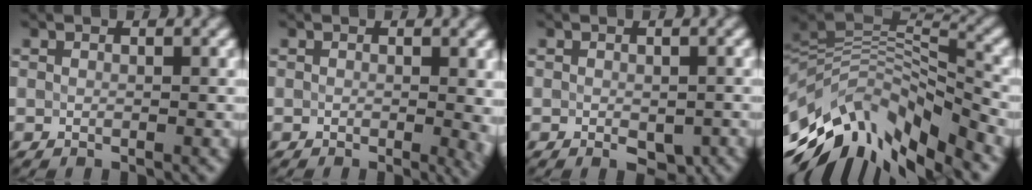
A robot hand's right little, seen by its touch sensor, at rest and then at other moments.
{"total": 1.8, "force": [-0.2, 0.0, 1.8], "torque": [-0.016, 0.003, 0.005]}
{"total": 1.7, "force": [-1.1, 0.4, 1.3], "torque": [-0.024, -0.009, 0.001]}
{"total": 11.0, "force": [-6.6, 4.4, 7.7], "torque": [-0.158, 0.018, -0.111]}